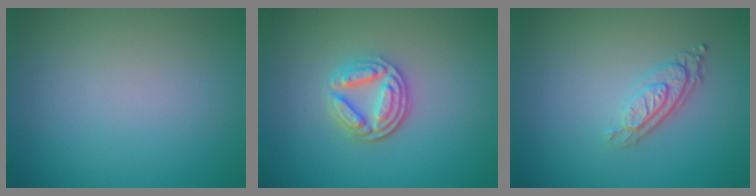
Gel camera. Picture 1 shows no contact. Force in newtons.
{"total": 3.7, "press": 3.2, "slide": 1.9}
{"total": 3.0, "press": 2.2, "slide": 2.0}